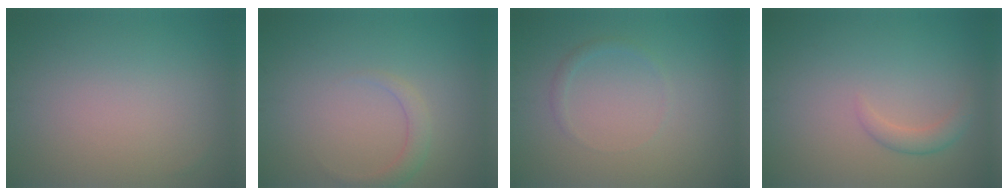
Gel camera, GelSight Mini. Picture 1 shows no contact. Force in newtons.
{"total": 1.6, "press": 1.6, "slide": 0.1}
{"total": 0.8, "press": 0.8, "slide": 0.1}
{"total": 1.5, "press": 1.5, "slide": 0.1}